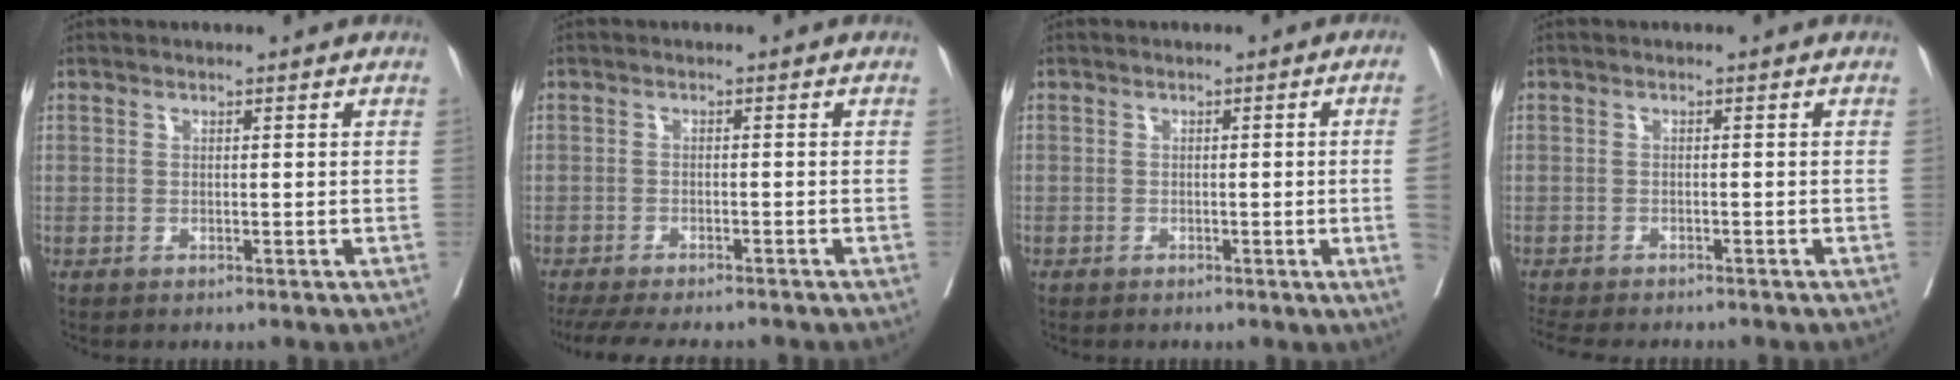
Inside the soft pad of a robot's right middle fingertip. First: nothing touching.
{"total": 12.3, "force": [-10.7, 2.6, 5.3], "torque": [-0.097, -0.014, -0.146]}
{"total": 4.4, "force": [-0.7, -1.7, 4.0], "torque": [-0.045, -0.008, -0.009]}
{"total": 8.7, "force": [-7.7, 1.9, 3.6], "torque": [-0.058, -0.011, -0.111]}